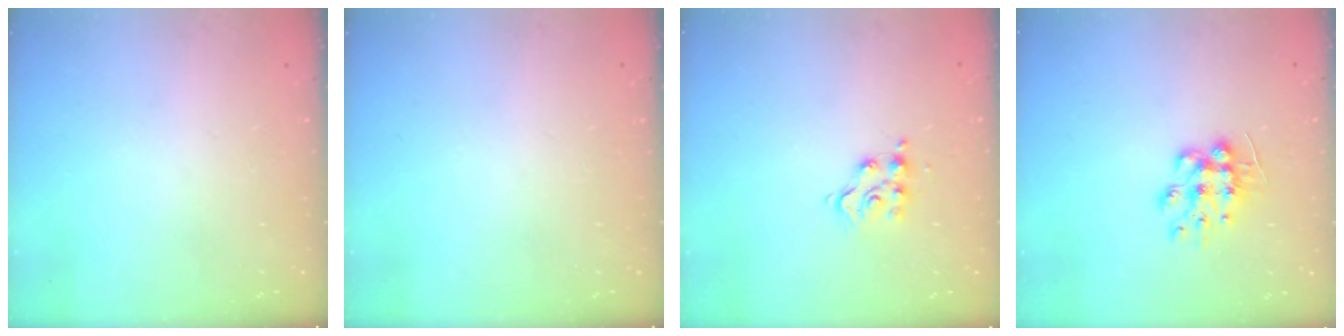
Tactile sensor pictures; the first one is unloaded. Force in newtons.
{"total": 0.0}
{"total": 7.8, "press": 7.8, "slide": 0.5}
{"total": 9.3, "press": 9.3, "slide": 0.1}